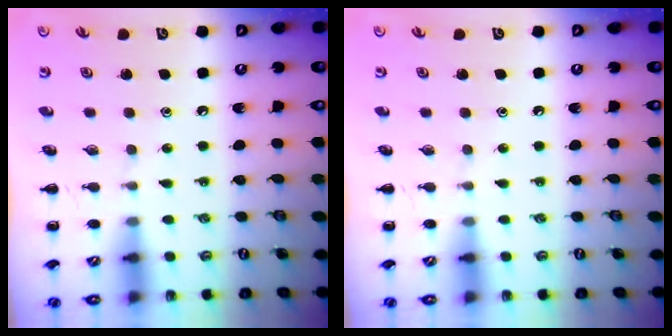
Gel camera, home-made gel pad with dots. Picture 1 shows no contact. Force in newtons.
{"total": 0.0}